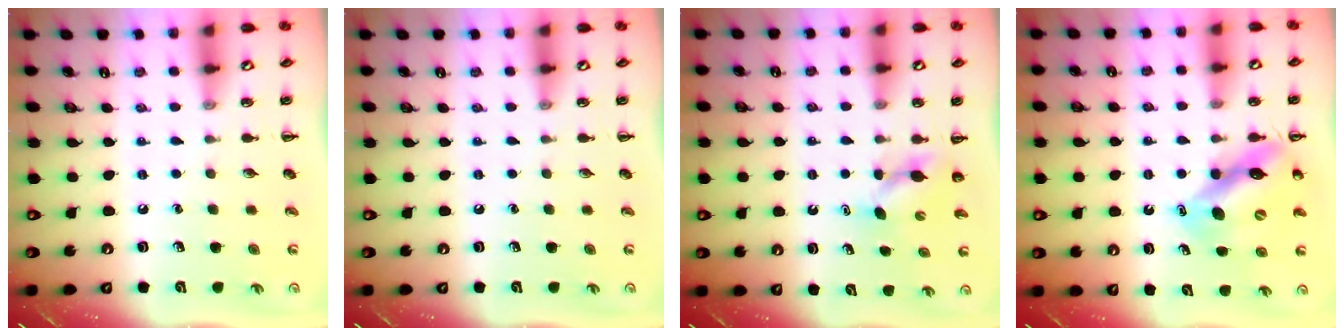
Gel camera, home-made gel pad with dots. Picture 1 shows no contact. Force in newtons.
{"total": 0.0}
{"total": 4.0, "press": 3.9, "slide": 1.0}
{"total": 12.5, "press": 11.9, "slide": 4.0}